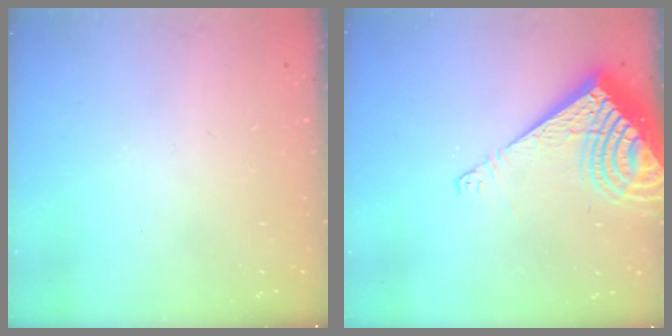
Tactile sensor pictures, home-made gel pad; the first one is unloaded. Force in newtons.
{"total": 13.1, "press": 13.1, "slide": 1.5}